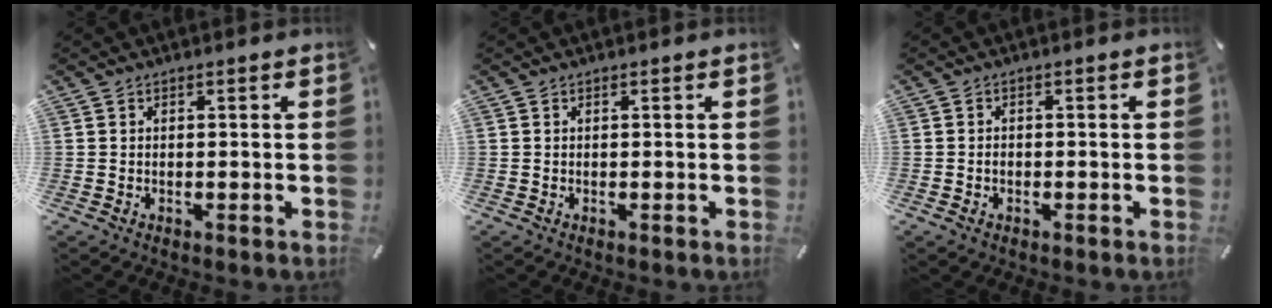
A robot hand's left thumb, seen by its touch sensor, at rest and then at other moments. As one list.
[{"total": 0.0}, {"total": 1.5, "force": [-0.5, 1.0, 1.0], "torque": [-0.020, 0.003, -0.011]}]